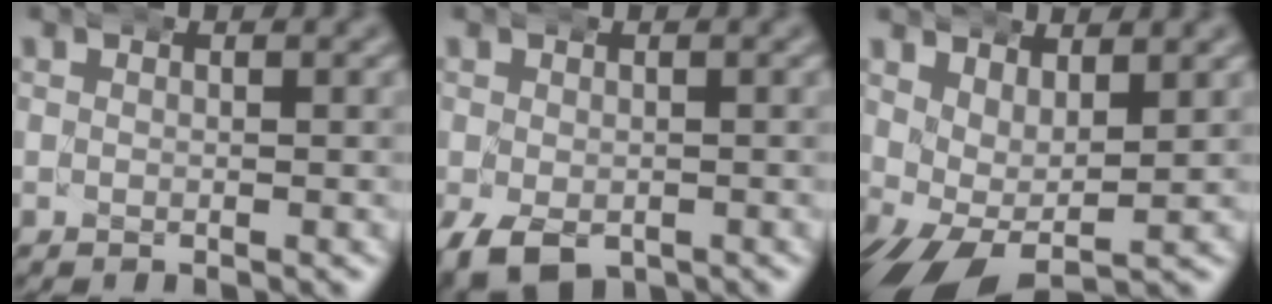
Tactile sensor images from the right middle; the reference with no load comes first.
{"total": 4.4, "force": [-2.9, 2.8, 1.8], "torque": [-0.046, -0.024, -0.034]}
{"total": 5.5, "force": [-1.6, 4.0, 3.4], "torque": [-0.089, -0.034, -0.015]}